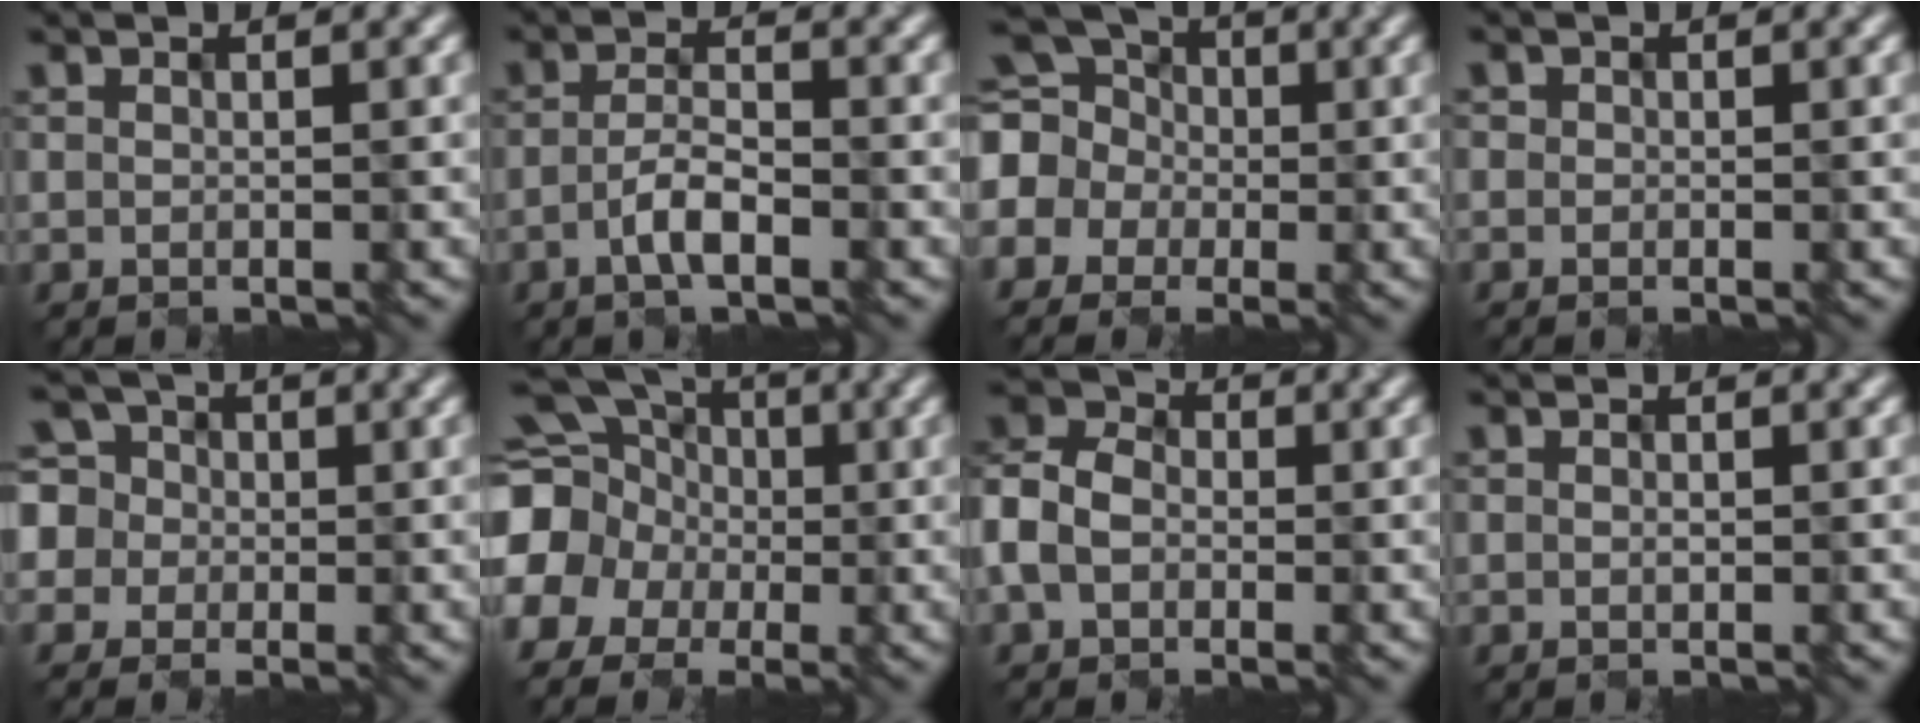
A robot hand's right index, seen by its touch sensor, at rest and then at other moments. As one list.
[{"total": 2.8, "force": [-2.4, 0.0, 1.4], "torque": [-0.047, -0.008, -0.025]}, {"total": 6.0, "force": [-0.9, 5.8, 1.5], "torque": [-0.065, 0.014, -0.031]}, {"total": 1.5, "force": [-0.8, -0.7, -1.1], "torque": [0.001, -0.009, 0.010]}, {"total": 6.3, "force": [1.6, 5.7, 2.1], "torque": [-0.056, 0.027, 0.017]}, {"total": 17.4, "force": [0.1, 16.4, 5.7], "torque": [-0.185, 0.002, -0.016]}, {"total": 4.6, "force": [-2.0, 3.4, 2.3], "torque": [-0.080, -0.001, -0.016]}, {"total": 0.6, "force": [-0.5, -0.3, -0.2], "torque": [0.000, -0.008, 0.006]}]